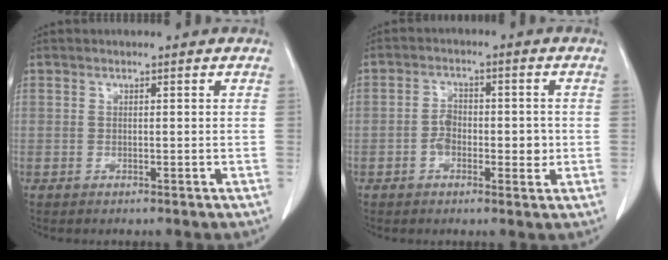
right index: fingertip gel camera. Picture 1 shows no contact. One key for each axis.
{"total": 5.1, "fx": -1.0, "fy": 2.9, "fz": 4.1, "tx": -0.063, "ty": 0.012, "tz": -0.015}